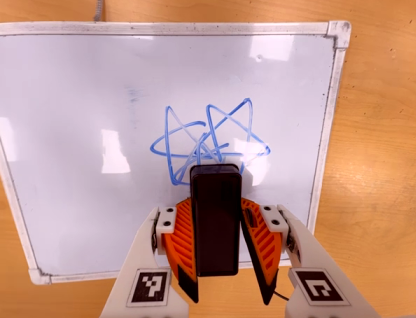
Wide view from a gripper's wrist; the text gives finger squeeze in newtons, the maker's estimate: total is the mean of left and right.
{"total": 5.2, "left": 4.8, "right": 5.7}